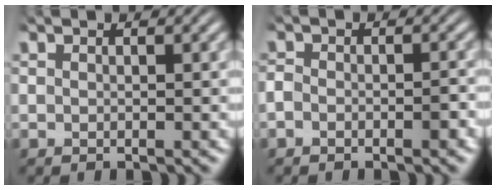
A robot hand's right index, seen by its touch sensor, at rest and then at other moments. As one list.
[{"total": 2.0, "force": [-1.2, 1.4, 0.8], "torque": [-0.025, 0.000, -0.027]}]